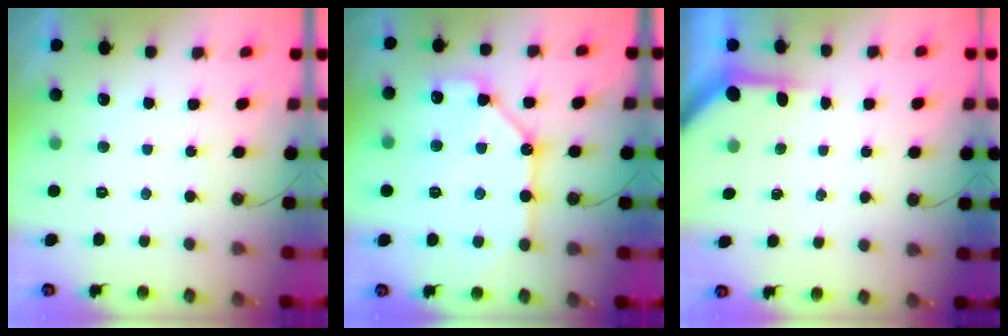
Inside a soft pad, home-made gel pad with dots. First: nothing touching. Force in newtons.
{"total": 13.8, "press": 13.7, "slide": 1.2}
{"total": 3.8, "press": 3.8, "slide": 0.3}